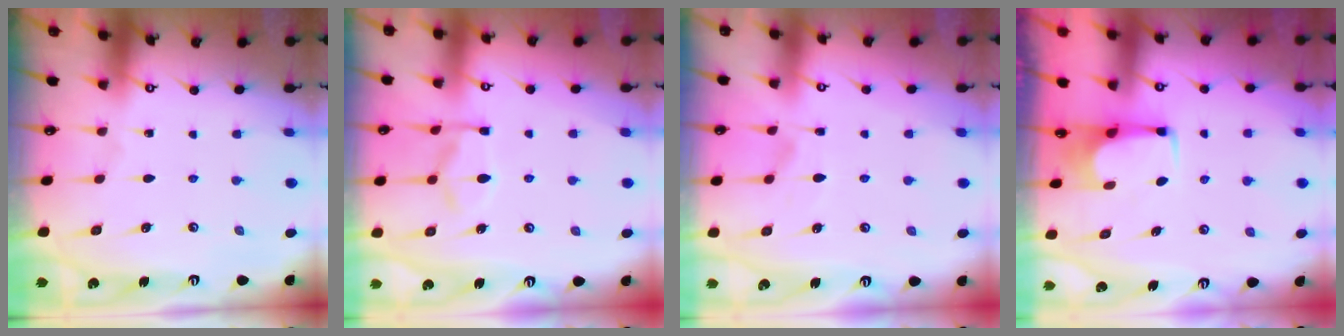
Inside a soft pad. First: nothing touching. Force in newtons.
{"total": 10.1, "press": 10.0, "slide": 1.3}
{"total": 2.5, "press": 2.2, "slide": 1.2}
{"total": 2.5, "press": 2.4, "slide": 0.4}